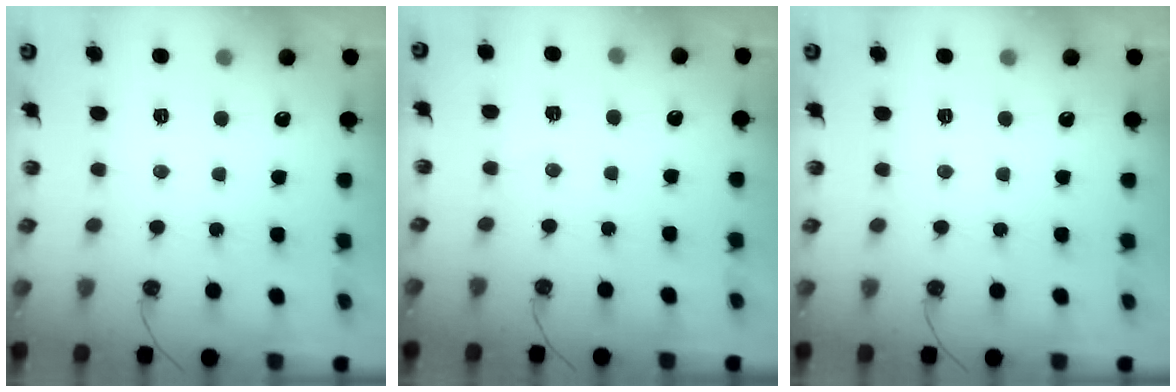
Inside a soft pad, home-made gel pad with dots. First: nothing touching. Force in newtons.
{"total": 2.8, "press": 2.7, "slide": 0.8}
{"total": 0.0}